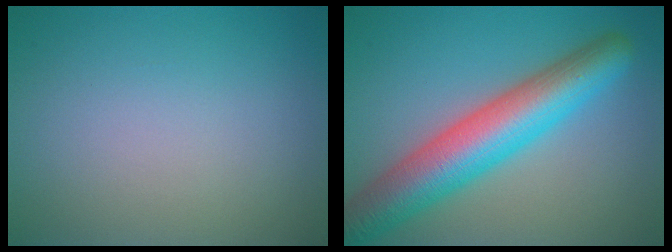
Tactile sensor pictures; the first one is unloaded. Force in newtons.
{"total": 8.9, "press": 8.9, "slide": 0.4}